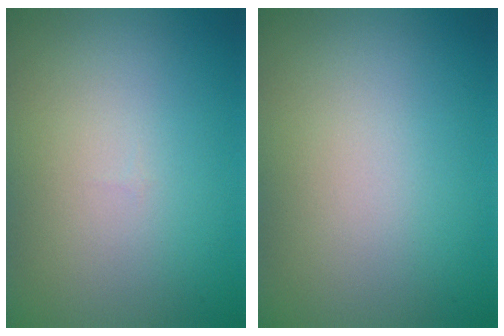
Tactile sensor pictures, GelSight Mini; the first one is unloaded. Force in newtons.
{"total": 0.0}